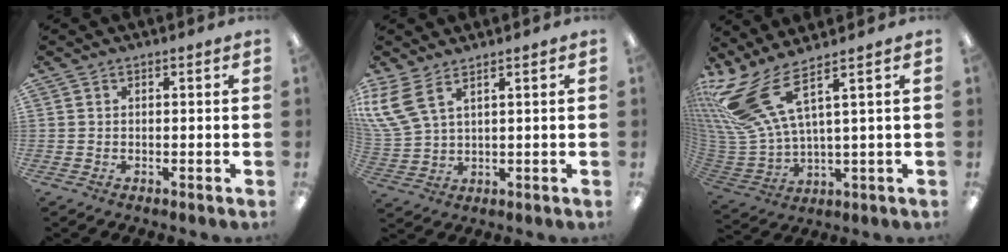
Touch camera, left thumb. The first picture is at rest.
{"total": 7.7, "force": [4.9, 3.6, 4.8], "torque": [-0.116, -0.019, 0.093]}
{"total": 15.1, "force": [7.9, 5.9, 11.4], "torque": [-0.251, -0.050, 0.143]}